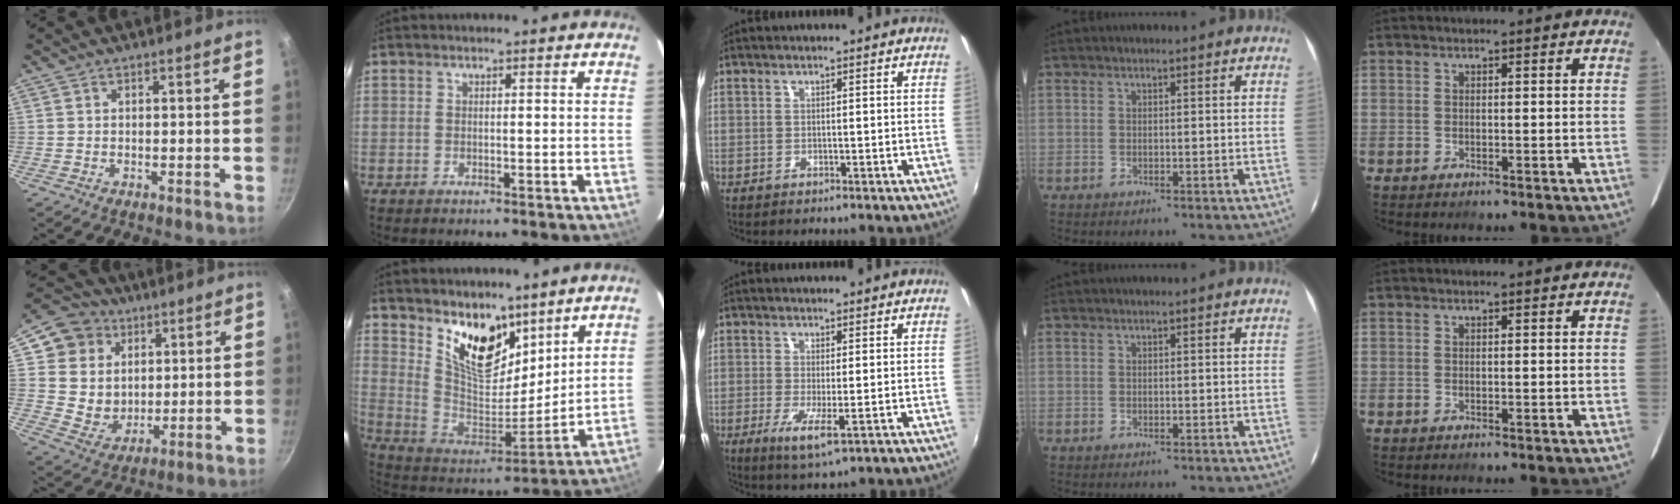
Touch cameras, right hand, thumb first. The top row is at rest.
{"thumb": {"total": 13.1, "force": [4.7, 11.5, 4.4], "torque": [-0.041, -0.007, 0.090]}, "index": {"total": 15.3, "force": [10.2, 7.3, 8.7], "torque": [-0.159, -0.013, 0.194]}, "middle": {"total": 5.1, "force": [-1.6, 0.6, 4.8], "torque": [-0.101, -0.018, -0.028]}}